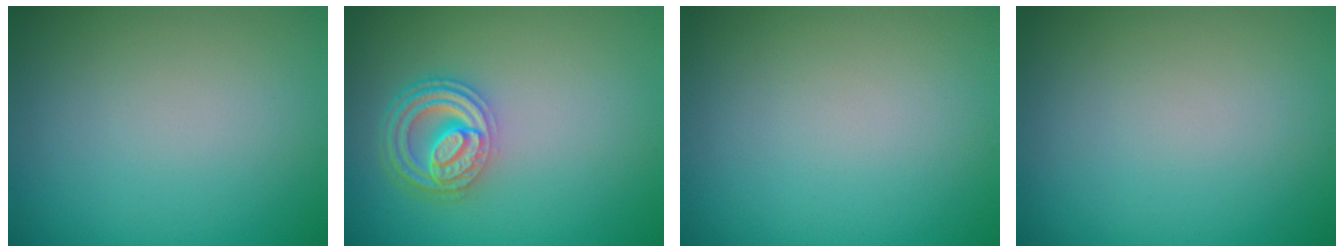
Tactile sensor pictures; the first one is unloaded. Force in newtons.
{"total": 4.6, "press": 3.5, "slide": 3.0}
{"total": 0.0}
{"total": 0.0}